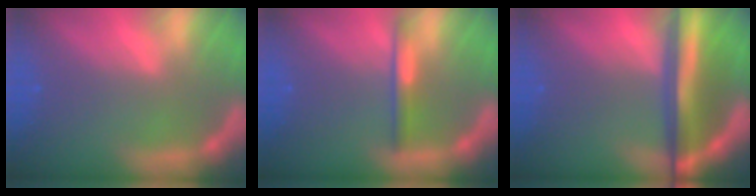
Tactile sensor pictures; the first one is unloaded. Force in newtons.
{"total": 2.4}
{"total": 8.6}